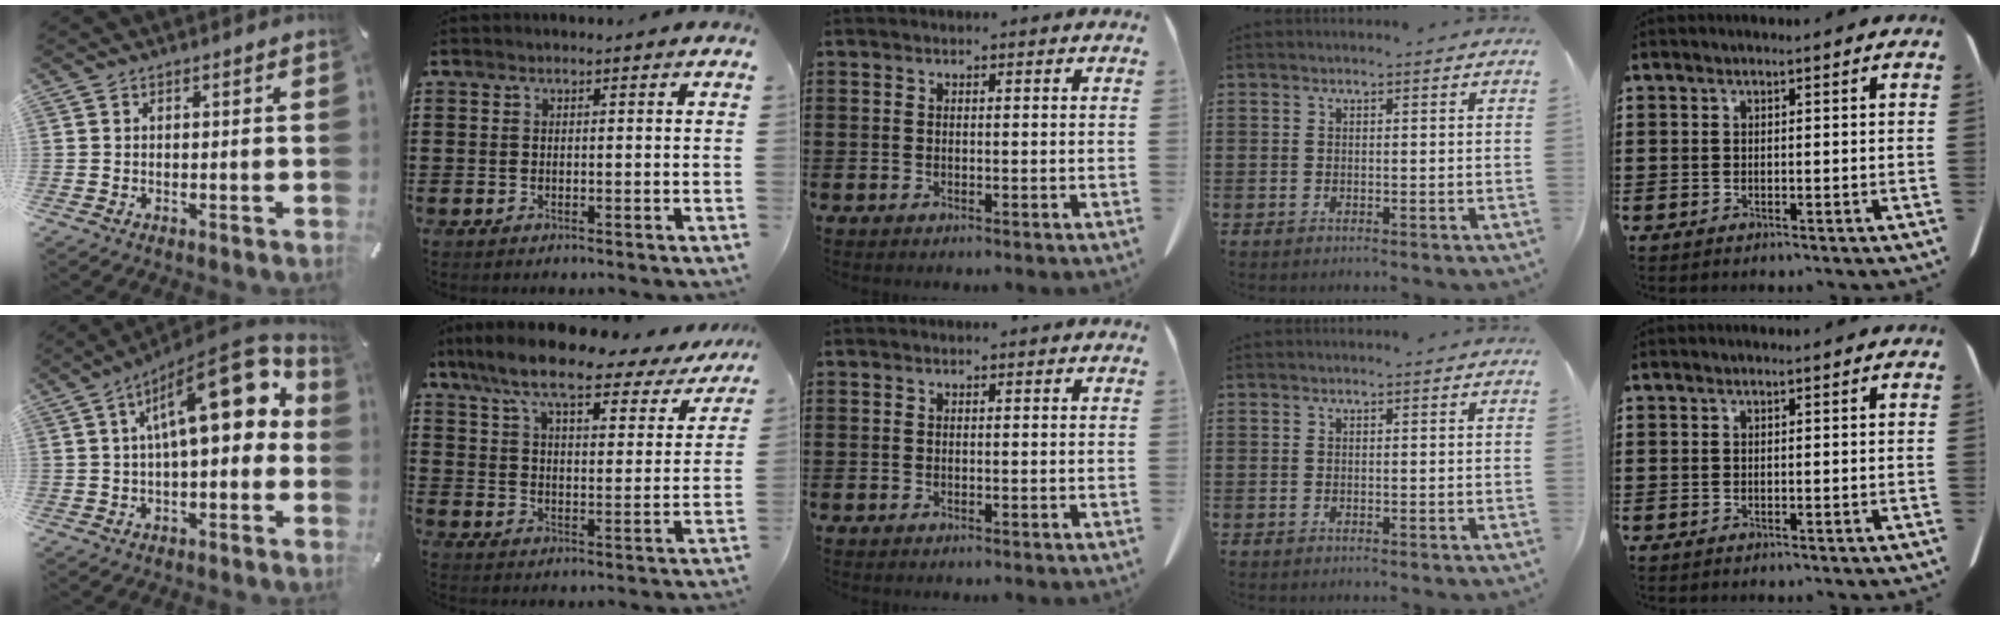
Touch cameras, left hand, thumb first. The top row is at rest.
{"thumb": {"total": 18.0, "force": [5.6, 7.2, 15.5], "torque": [-0.230, -0.024, 0.089]}, "index": {"total": 9.6, "force": [7.9, 1.5, 5.3], "torque": [-0.132, -0.036, 0.133]}}